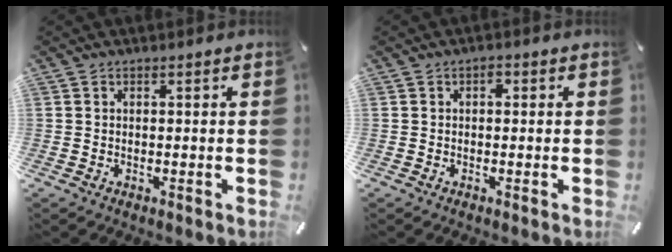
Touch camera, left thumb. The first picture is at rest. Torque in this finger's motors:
{"motor_torque": [-0.03, -0.05, -0.08, 0.03, 0.02]}